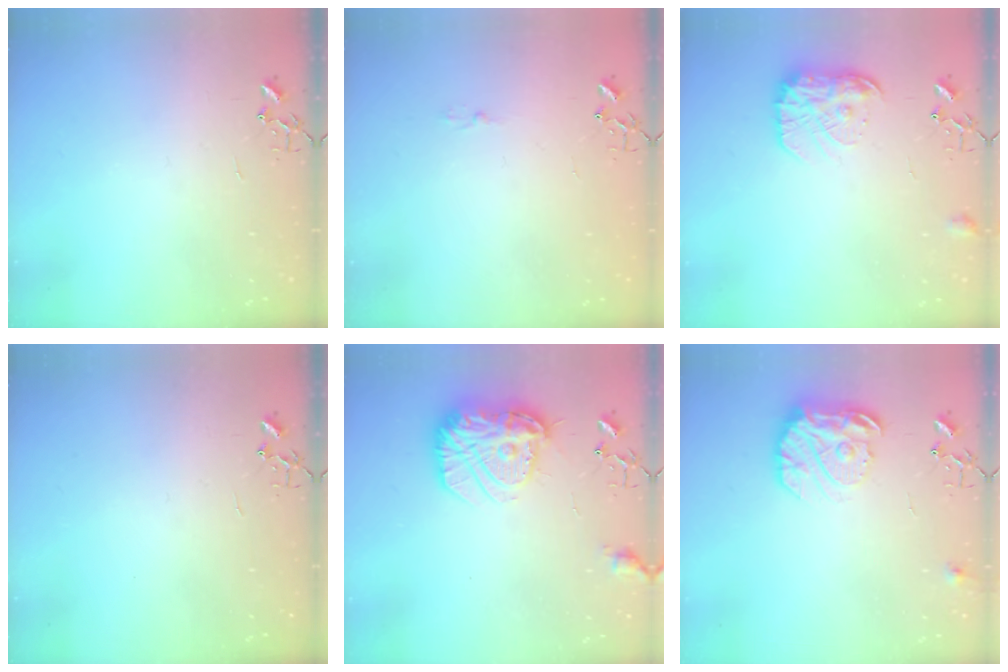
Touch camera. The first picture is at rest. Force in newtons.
{"total": 3.4, "press": 3.4, "slide": 0.5}
{"total": 14.3, "press": 14.3, "slide": 0.9}
{"total": 0.0}
{"total": 17.4, "press": 17.4, "slide": 1.3}
{"total": 16.2, "press": 16.1, "slide": 1.4}